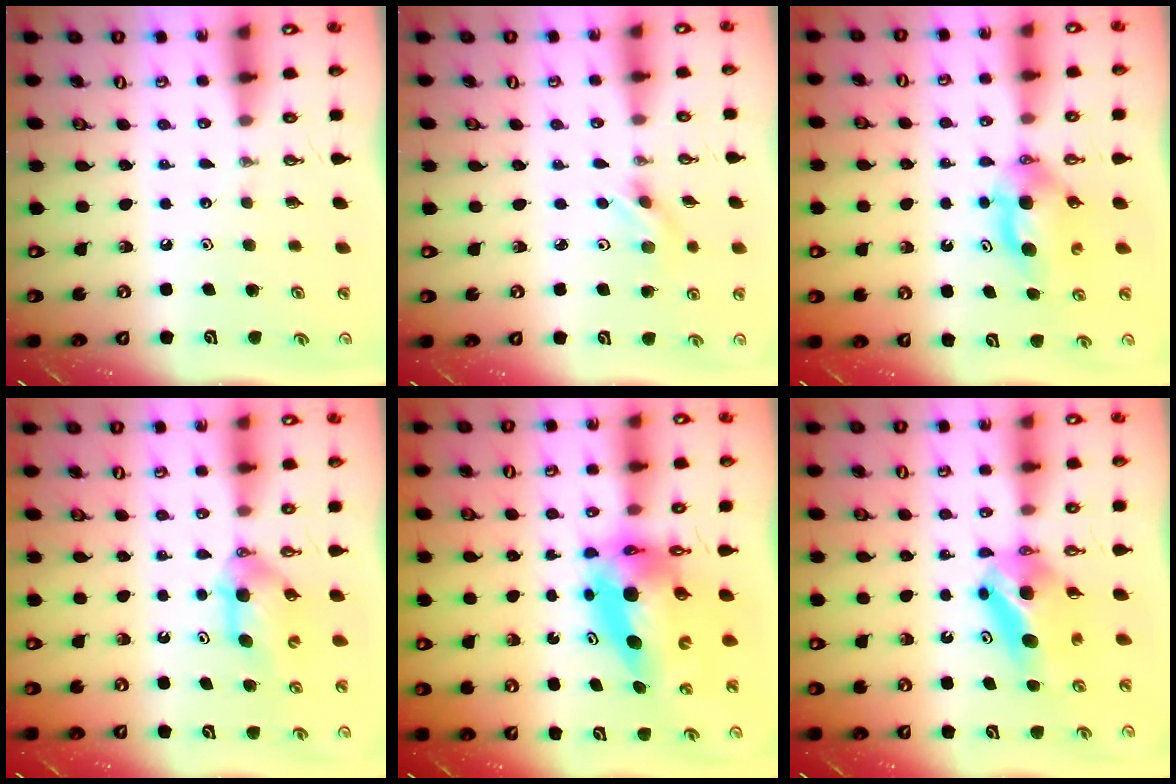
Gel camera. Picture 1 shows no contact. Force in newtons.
{"total": 2.3, "press": 2.1, "slide": 0.8}
{"total": 5.8, "press": 5.7, "slide": 1.2}
{"total": 5.4, "press": 5.2, "slide": 1.4}
{"total": 10.0, "press": 9.9, "slide": 0.8}
{"total": 8.1, "press": 6.0, "slide": 5.4}